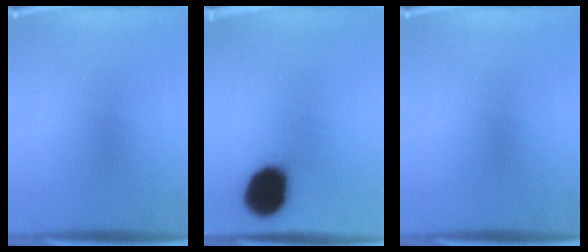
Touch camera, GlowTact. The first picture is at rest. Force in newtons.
{"total": 15.2}
{"total": 0.0}